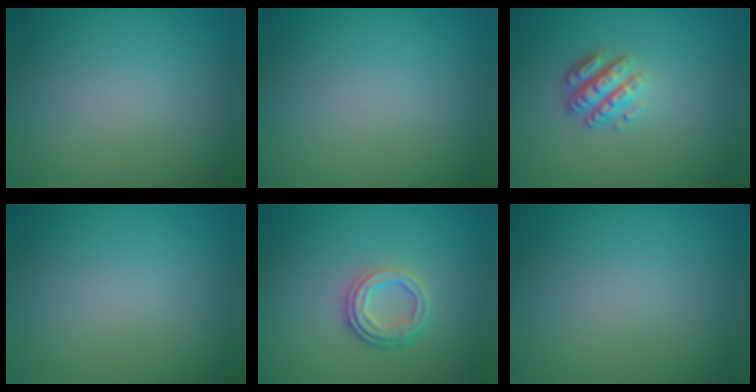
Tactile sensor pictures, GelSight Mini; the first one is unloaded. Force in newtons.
{"total": 0.0}
{"total": 3.6, "press": 2.6, "slide": 2.5}
{"total": 0.0}
{"total": 3.3, "press": 2.6, "slide": 2.1}
{"total": 0.0}